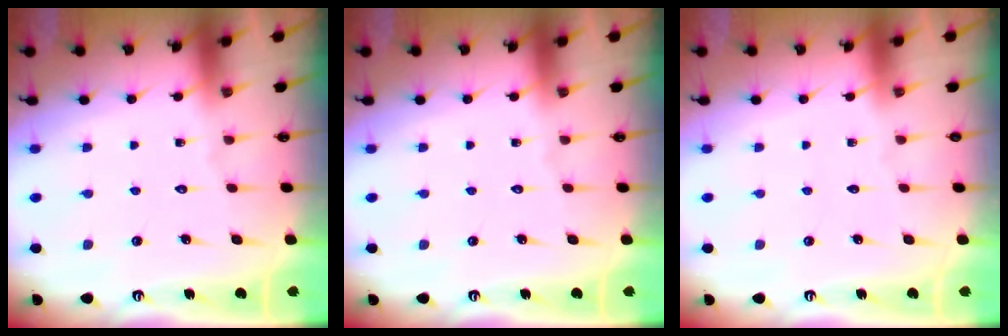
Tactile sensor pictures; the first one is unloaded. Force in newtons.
{"total": 0.0}
{"total": 0.0}